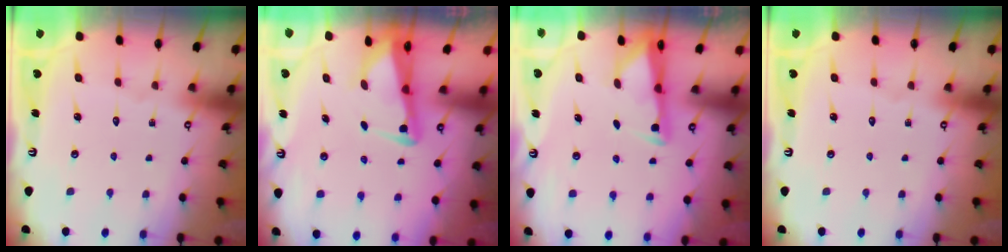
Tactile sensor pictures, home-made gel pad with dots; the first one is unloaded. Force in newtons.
{"total": 3.8, "press": 3.7, "slide": 0.6}
{"total": 2.9, "press": 2.9, "slide": 0.4}
{"total": 0.0}